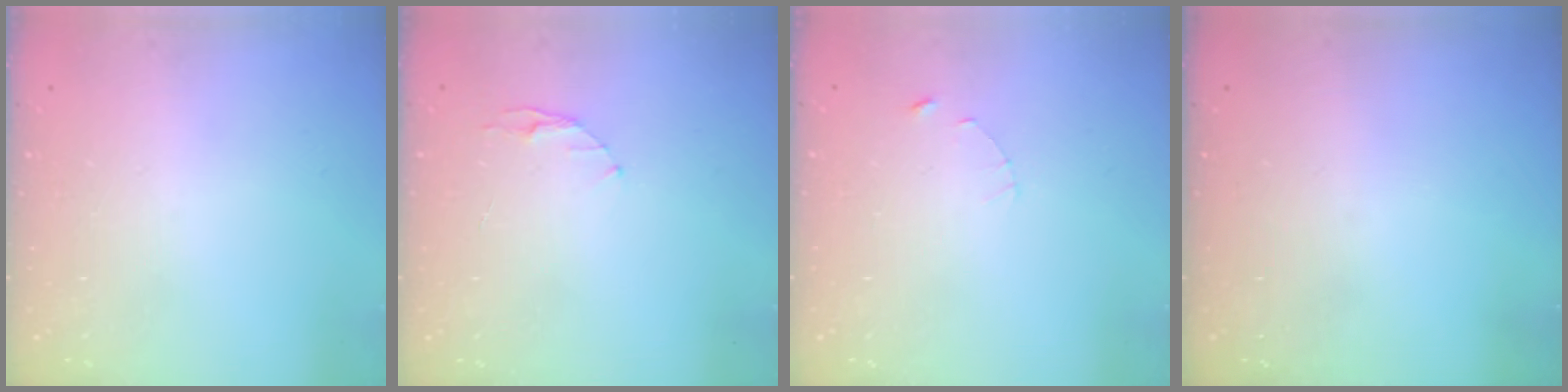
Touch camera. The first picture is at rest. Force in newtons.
{"total": 3.9, "press": 3.9, "slide": 0.5}
{"total": 1.2, "press": 1.1, "slide": 0.2}
{"total": 0.0}